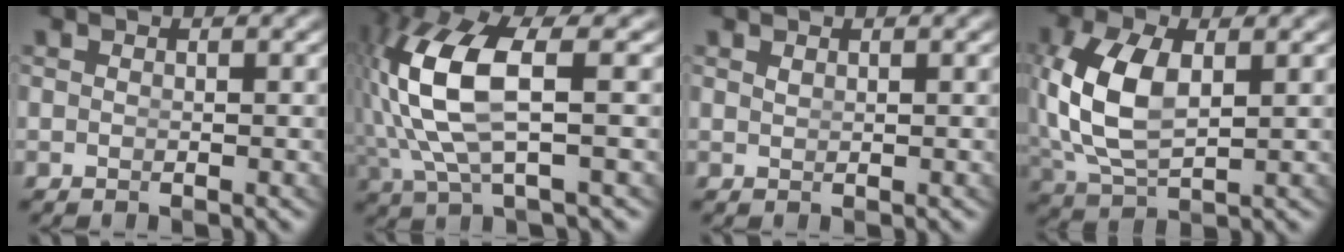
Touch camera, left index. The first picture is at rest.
{"total": 7.9, "force": [0.7, 3.1, 7.3], "torque": [-0.172, -0.011, 0.030]}
{"total": 0.5, "force": [0.3, -0.4, 0.0], "torque": [0.002, -0.009, 0.014]}
{"total": 6.6, "force": [0.6, 4.0, 5.3], "torque": [-0.137, -0.022, 0.033]}